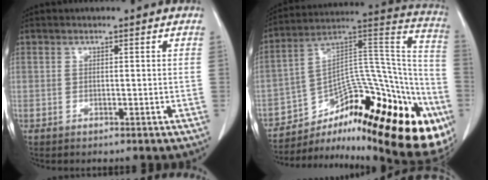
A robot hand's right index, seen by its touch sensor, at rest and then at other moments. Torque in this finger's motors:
{"motor_torque": [1.08, -1.06, 0.22, 0.02]}